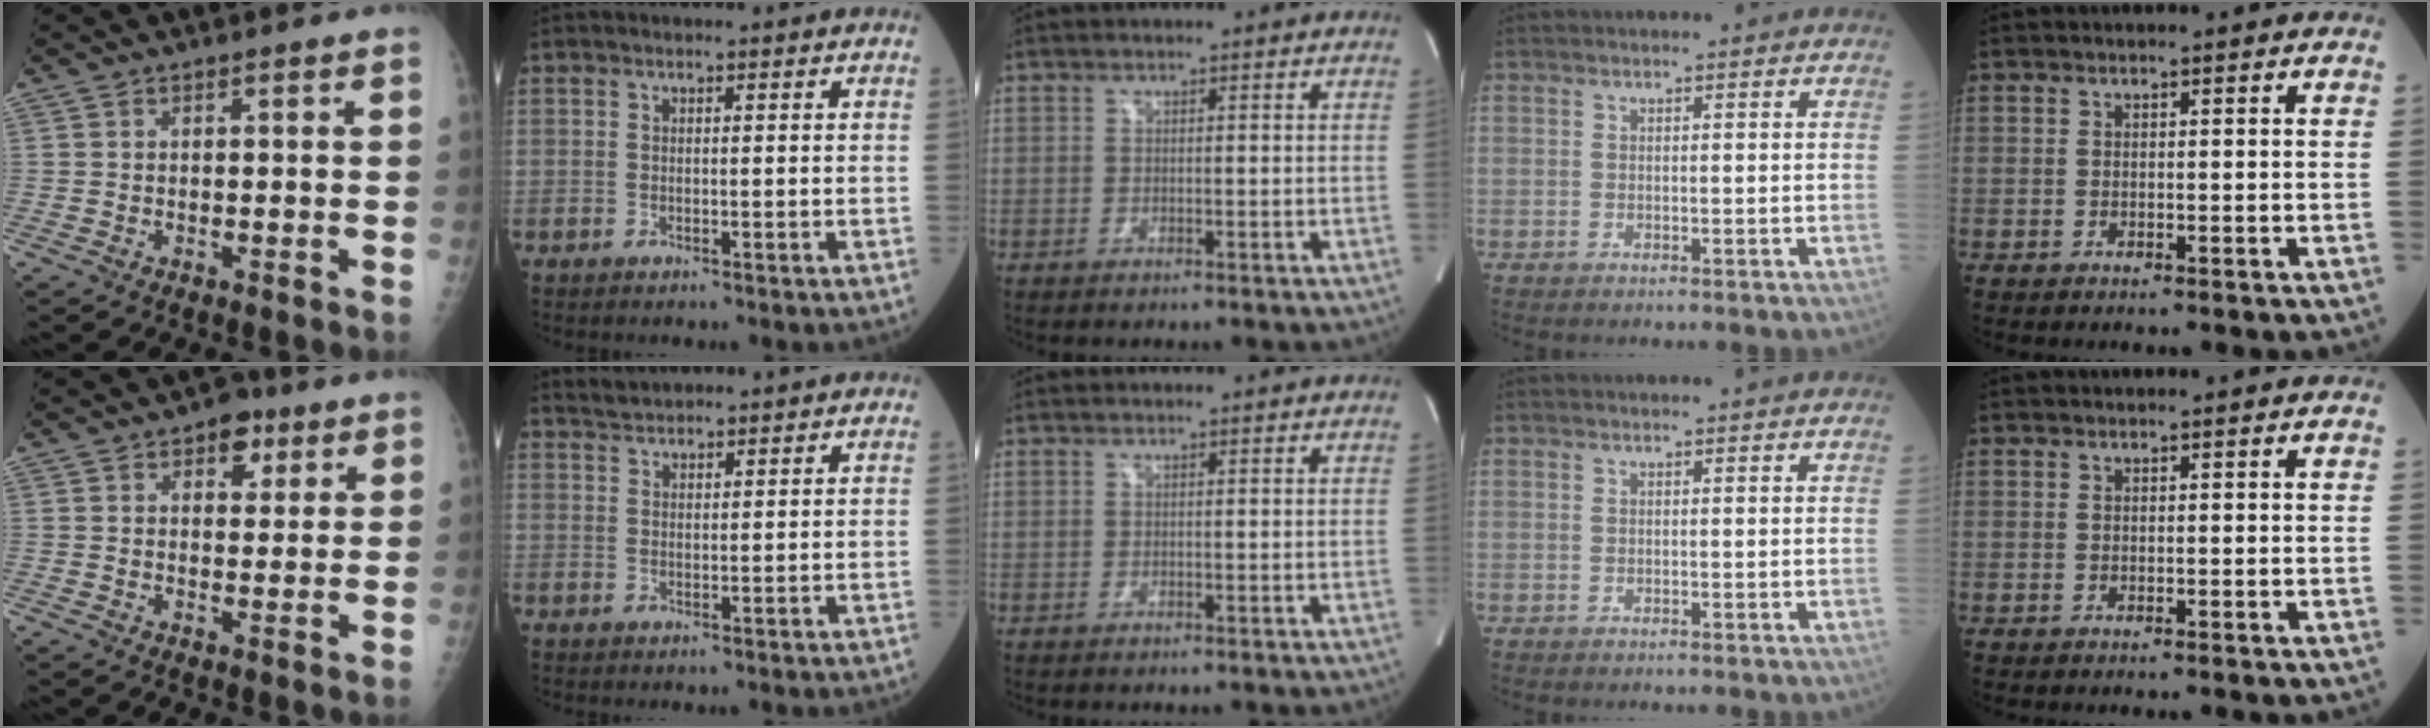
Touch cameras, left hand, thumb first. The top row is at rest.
{"thumb": {"total": 5.1, "force": [2.7, 3.4, 2.8], "torque": [-0.008, -0.007, 0.032]}, "index": {"total": 2.7, "force": [2.6, 0.5, 0.4], "torque": [-0.013, 0.020, 0.050]}}